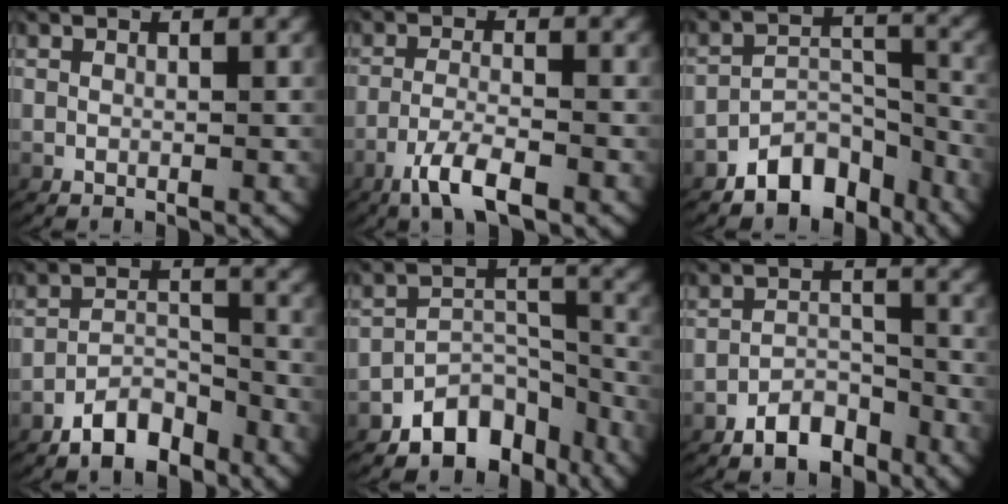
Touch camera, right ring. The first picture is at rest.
{"total": 4.4, "force": [-2.5, 1.4, 3.3], "torque": [-0.072, -0.017, -0.039]}
{"total": 5.9, "force": [-4.1, 3.2, 2.7], "torque": [-0.037, -0.012, -0.069]}
{"total": 4.5, "force": [-3.8, 1.9, 1.7], "torque": [-0.016, -0.003, -0.068]}
{"total": 6.6, "force": [-4.5, 3.8, 2.9], "torque": [-0.044, -0.015, -0.072]}
{"total": 4.1, "force": [-3.4, 1.9, 1.2], "torque": [-0.008, -0.001, -0.064]}